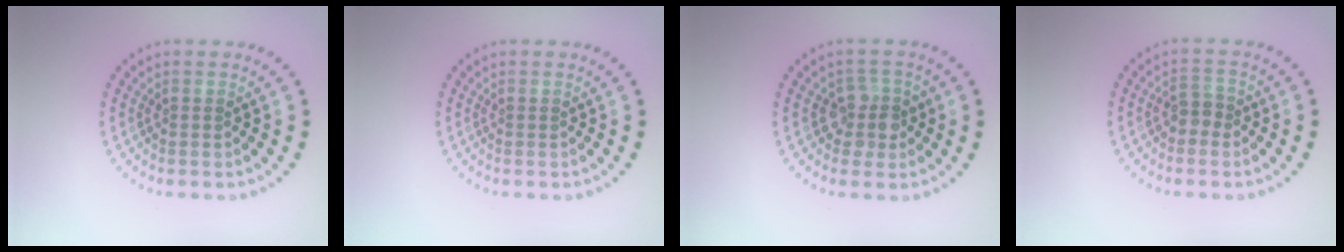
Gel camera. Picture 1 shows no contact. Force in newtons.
{"total": 0.0}
{"total": 2.6, "press": 2.2, "slide": 1.3}
{"total": 1.5, "press": 1.3, "slide": 0.7}